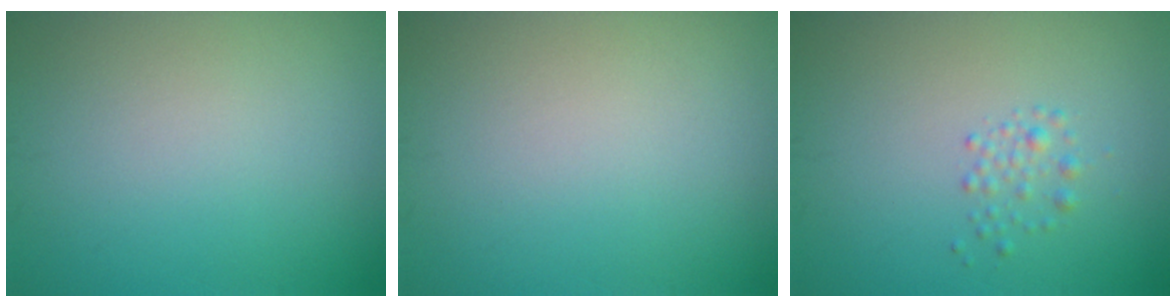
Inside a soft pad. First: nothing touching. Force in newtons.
{"total": 0.0}
{"total": 1.2, "press": 1.2, "slide": 0.0}